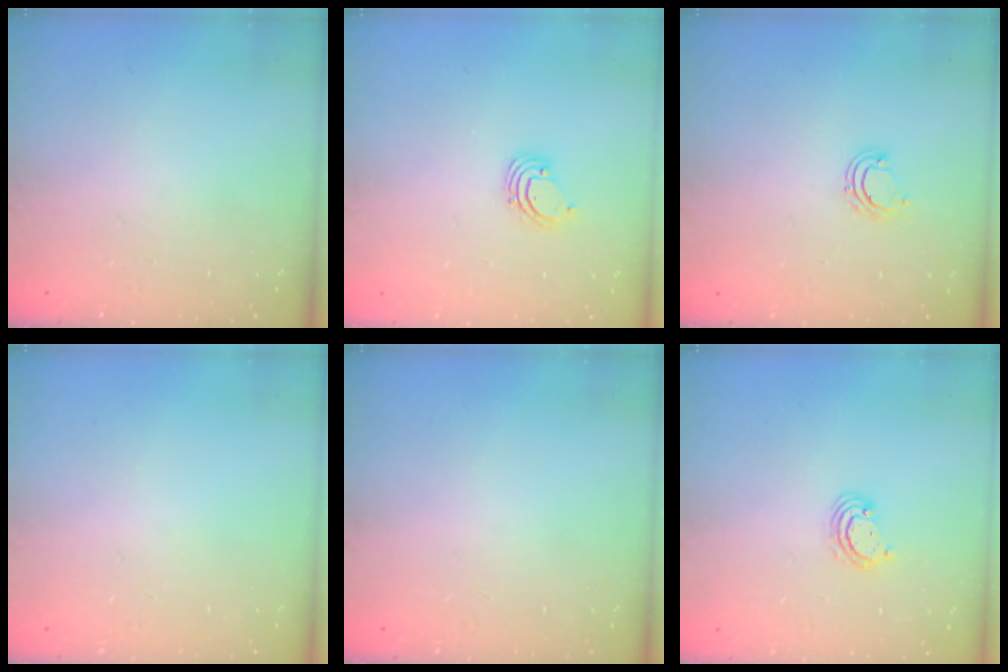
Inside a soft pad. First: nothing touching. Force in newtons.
{"total": 1.6, "press": 1.6, "slide": 0.1}
{"total": 4.7, "press": 4.6, "slide": 0.3}
{"total": 0.0}
{"total": 0.0}
{"total": 3.6, "press": 3.6, "slide": 0.4}